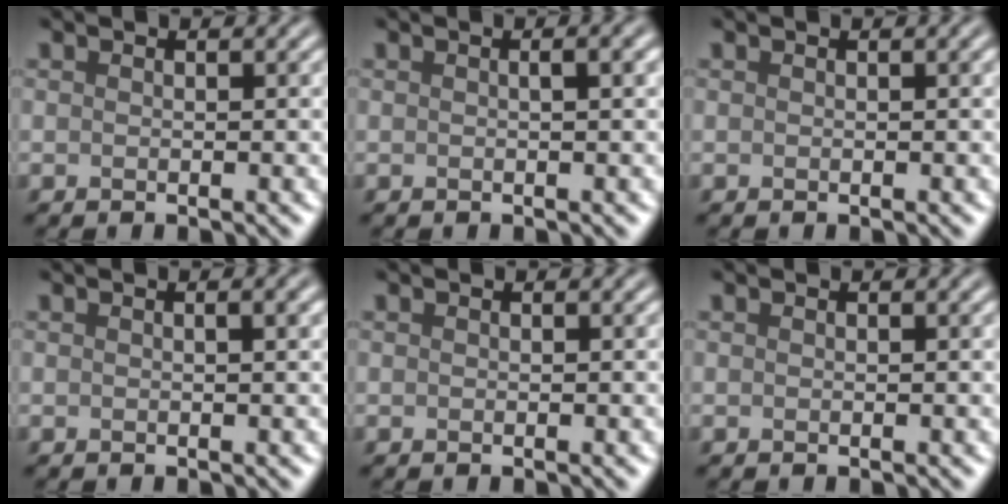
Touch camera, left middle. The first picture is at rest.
{"total": 2.1, "force": [0.6, 0.7, 1.9], "torque": [-0.021, 0.003, -0.002]}
{"total": 0.7, "force": [0.2, 0.2, 0.6], "torque": [-0.004, 0.004, 0.001]}
{"total": 1.4, "force": [0.4, 0.4, 1.2], "torque": [-0.015, 0.002, 0.001]}
{"total": 0.0}
{"total": 0.0}